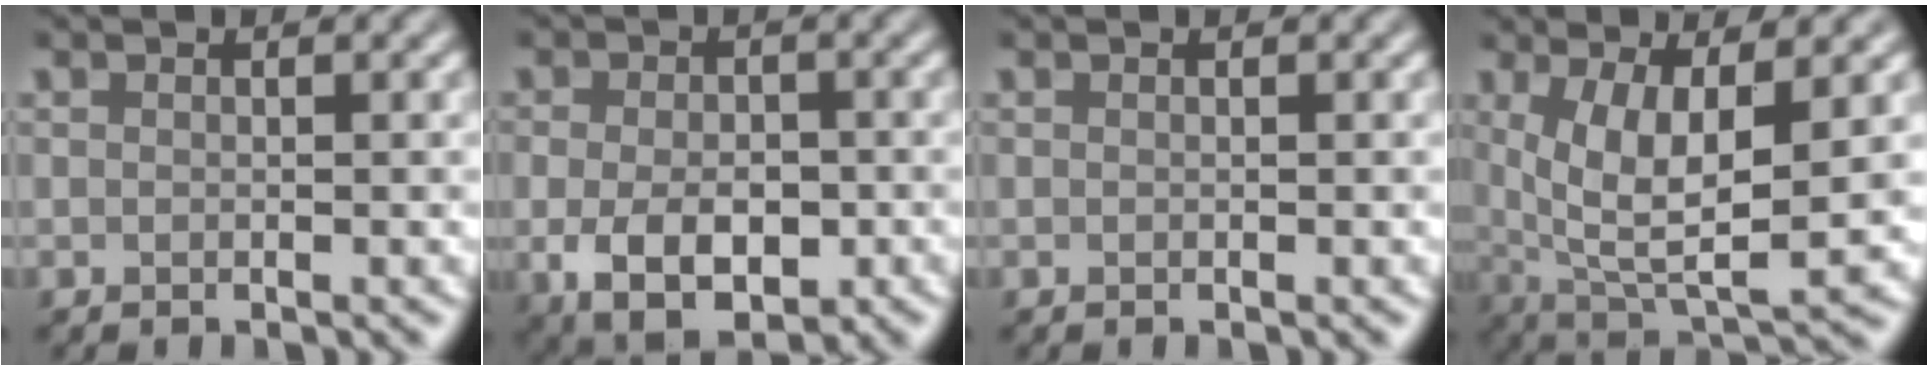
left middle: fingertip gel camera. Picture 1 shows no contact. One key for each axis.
{"total": 6.2, "fx": -1.5, "fy": 3.9, "fz": 4.6, "tx": -0.083, "ty": -0.014, "tz": -0.023}
{"total": 0.0}
{"total": 7.7, "fx": 1.4, "fy": 2.4, "fz": 7.1, "tx": -0.138, "ty": -0.013, "tz": 0.032}